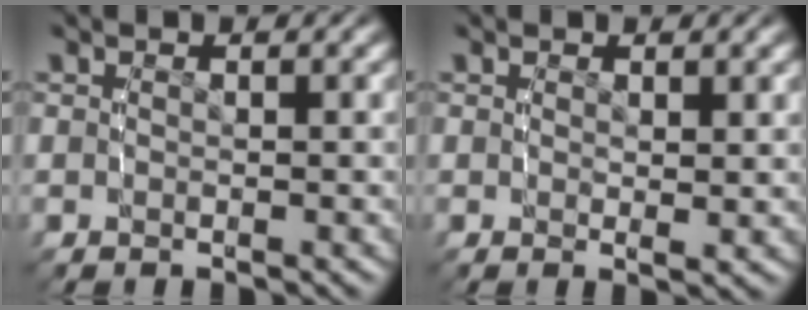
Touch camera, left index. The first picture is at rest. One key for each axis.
{"total": 1.0, "fx": 0.8, "fy": -0.1, "fz": 0.6, "tx": -0.001, "ty": -0.006, "tz": 0.014}